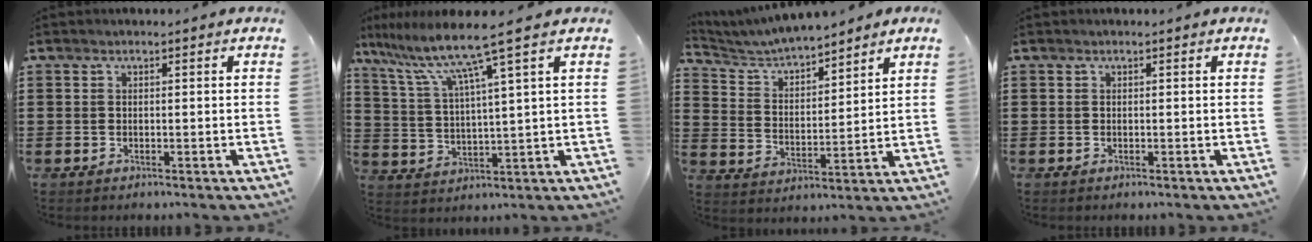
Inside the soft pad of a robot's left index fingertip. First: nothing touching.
{"total": 9.0, "force": [6.2, -0.7, 6.4], "torque": [-0.146, -0.029, 0.101]}
{"total": 5.1, "force": [4.9, 0.5, 1.1], "torque": [-0.047, -0.029, 0.083]}
{"total": 0.0}